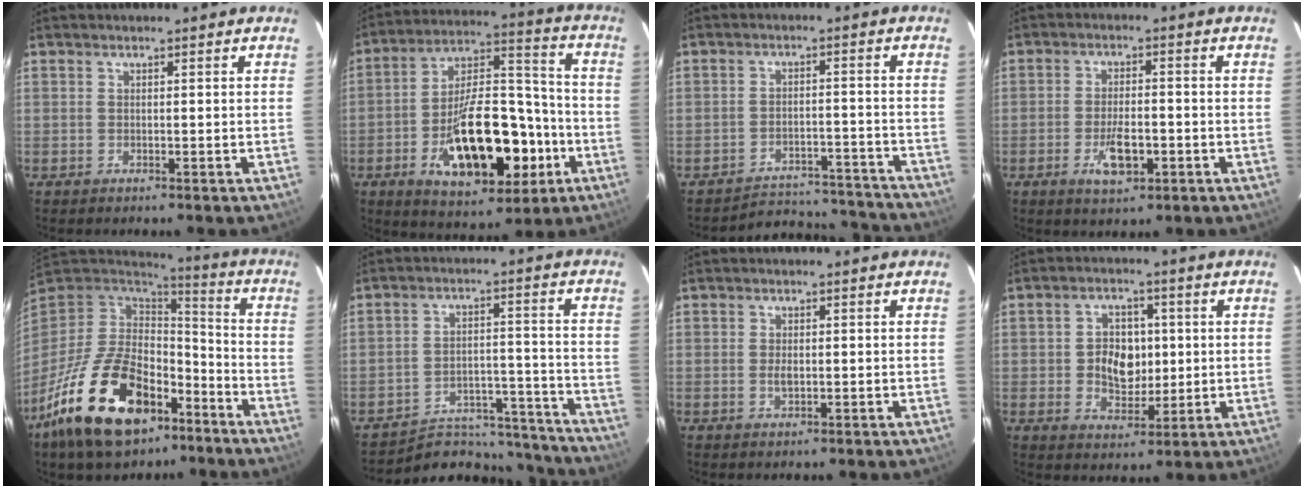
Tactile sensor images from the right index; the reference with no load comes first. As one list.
[{"total": 22.0, "force": [-7.4, 10.6, 17.8], "torque": [-0.311, 0.023, -0.101]}, {"total": 16.6, "force": [-15.8, 4.6, 2.3], "torque": [-0.045, 0.041, -0.197]}, {"total": 6.5, "force": [-2.5, 2.7, 5.4], "torque": [-0.107, -0.007, -0.039]}, {"total": 23.4, "force": [-13.3, 12.6, 14.7], "torque": [-0.293, -0.014, -0.215]}, {"total": 17.0, "force": [-15.8, 5.8, 2.8], "torque": [-0.052, 0.048, -0.204]}, {"total": 1.8, "force": [-0.2, 1.1, 1.4], "torque": [-0.025, -0.001, -0.004]}, {"total": 7.9, "force": [0.1, 6.0, 5.1], "torque": [-0.097, 0.011, 0.009]}]